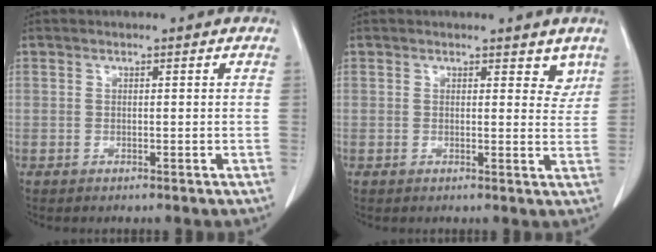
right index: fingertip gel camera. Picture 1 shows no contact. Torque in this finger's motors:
{"motor_torque": [-0.14, 0.14, 0.04, 0.00]}